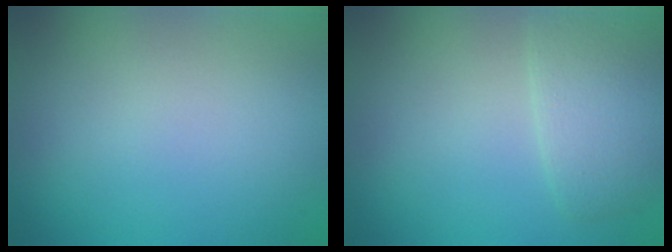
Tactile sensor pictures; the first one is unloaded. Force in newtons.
{"total": 3.3, "press": 3.3, "slide": 0.1}